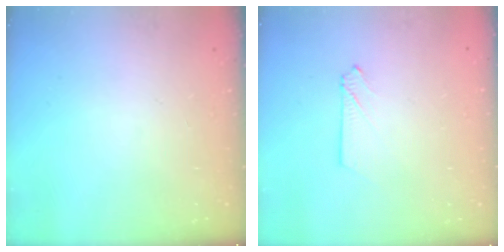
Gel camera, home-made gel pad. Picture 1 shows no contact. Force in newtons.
{"total": 2.2, "press": 2.2, "slide": 0.2}